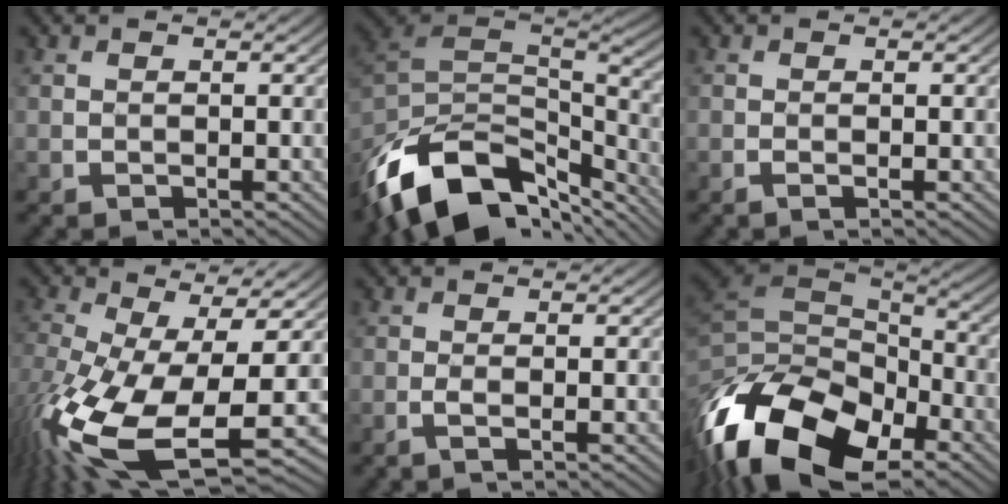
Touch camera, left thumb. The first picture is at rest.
{"total": 16.1, "force": [-9.9, 8.2, 9.6], "torque": [-0.232, -0.026, -0.167]}
{"total": 0.7, "force": [-0.3, 0.0, 0.7], "torque": [-0.015, -0.002, -0.008]}
{"total": 17.6, "force": [-5.8, 7.1, 15.1], "torque": [-0.352, -0.047, -0.091]}
{"total": 1.3, "force": [-0.4, 0.1, 1.2], "torque": [-0.028, 0.000, -0.013]}
{"total": 18.6, "force": [-9.2, 10.3, 12.4], "torque": [-0.300, -0.034, -0.146]}